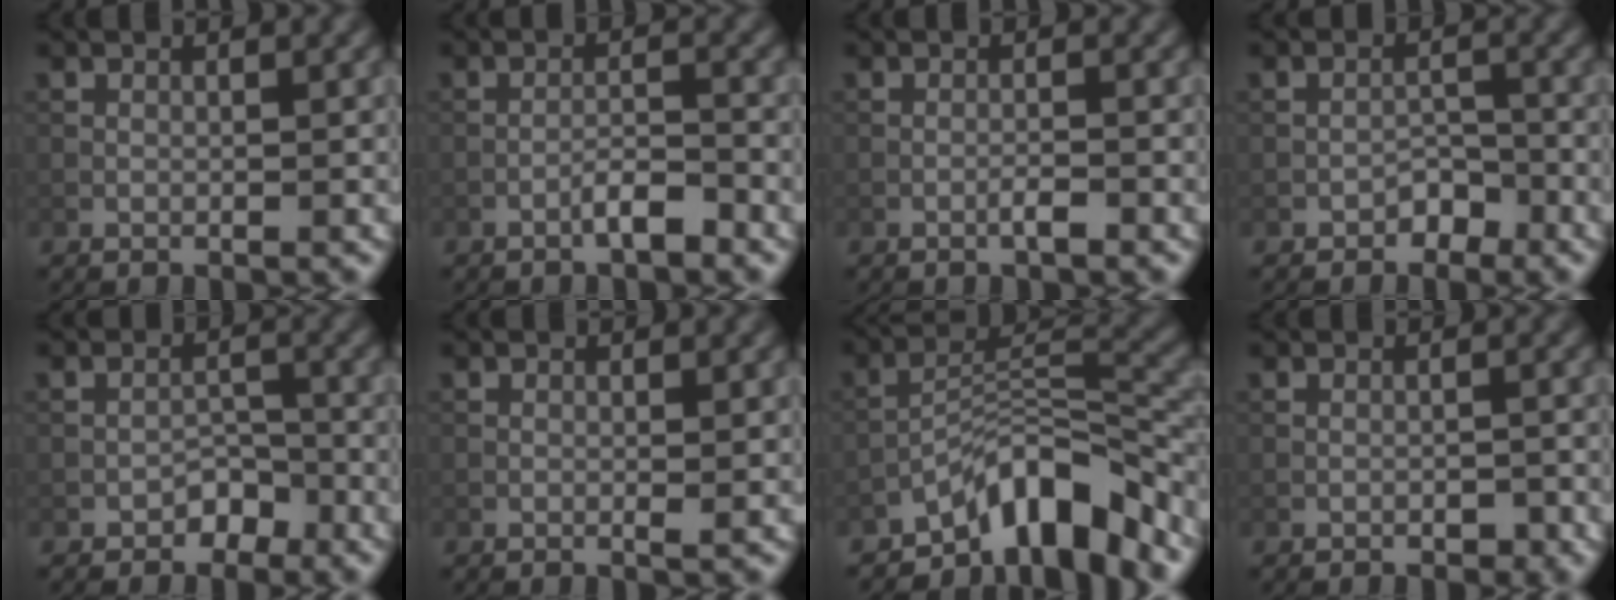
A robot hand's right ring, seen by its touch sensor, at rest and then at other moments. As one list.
[{"total": 2.2, "force": [-1.6, 0.3, 1.5], "torque": [-0.024, 0.009, -0.030]}, {"total": 1.1, "force": [-0.7, 0.0, 0.8], "torque": [-0.014, 0.004, -0.015]}, {"total": 1.8, "force": [-1.4, 1.1, 0.6], "torque": [-0.002, 0.008, -0.024]}, {"total": 2.1, "force": [-1.5, 1.3, 0.6], "torque": [0.000, 0.009, -0.025]}, {"total": 0.5, "force": [-0.1, 0.2, 0.5], "torque": [-0.011, -0.004, -0.003]}, {"total": 7.8, "force": [-6.0, 2.3, 4.4], "torque": [-0.054, 0.011, -0.109]}, {"total": 0.9, "force": [-0.6, 0.5, 0.5], "torque": [-0.006, 0.001, -0.010]}]